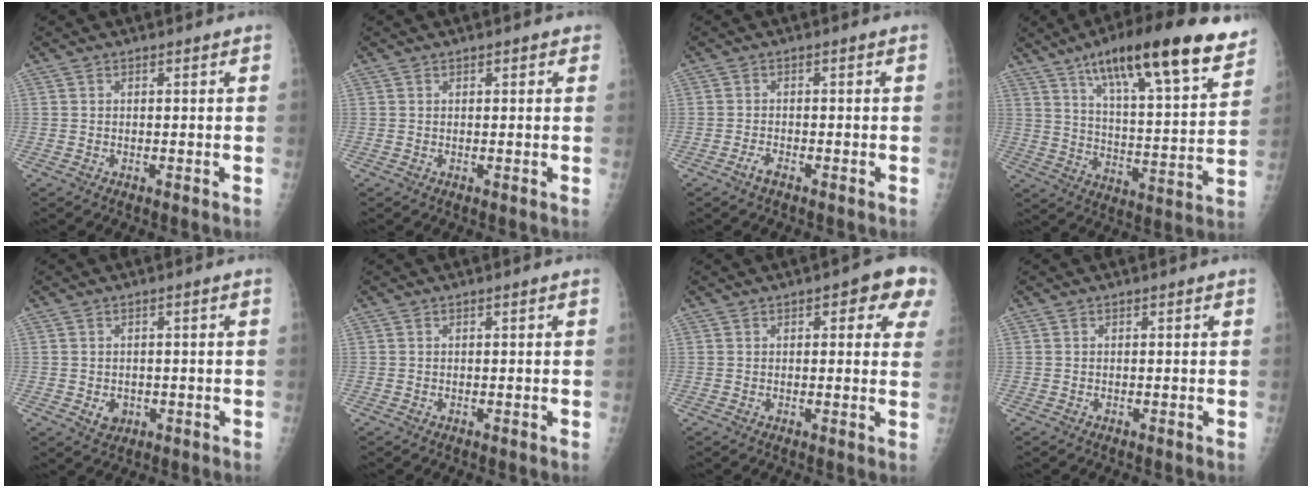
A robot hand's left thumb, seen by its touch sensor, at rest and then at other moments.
{"total": 1.2, "force": [0.6, 0.6, 0.8], "torque": [-0.003, 0.000, 0.005]}
{"total": 1.7, "force": [-1.3, 0.4, 1.1], "torque": [-0.032, 0.010, -0.024]}
{"total": 23.7, "force": [14.8, 5.8, 17.5], "torque": [-0.245, -0.045, 0.230]}
{"total": 2.8, "force": [-0.7, 2.2, 1.5], "torque": [-0.011, 0.004, -0.002]}
{"total": 0.0}
{"total": 7.4, "force": [3.4, 2.9, 5.9], "torque": [-0.037, -0.004, 0.030]}
{"total": 0.0}